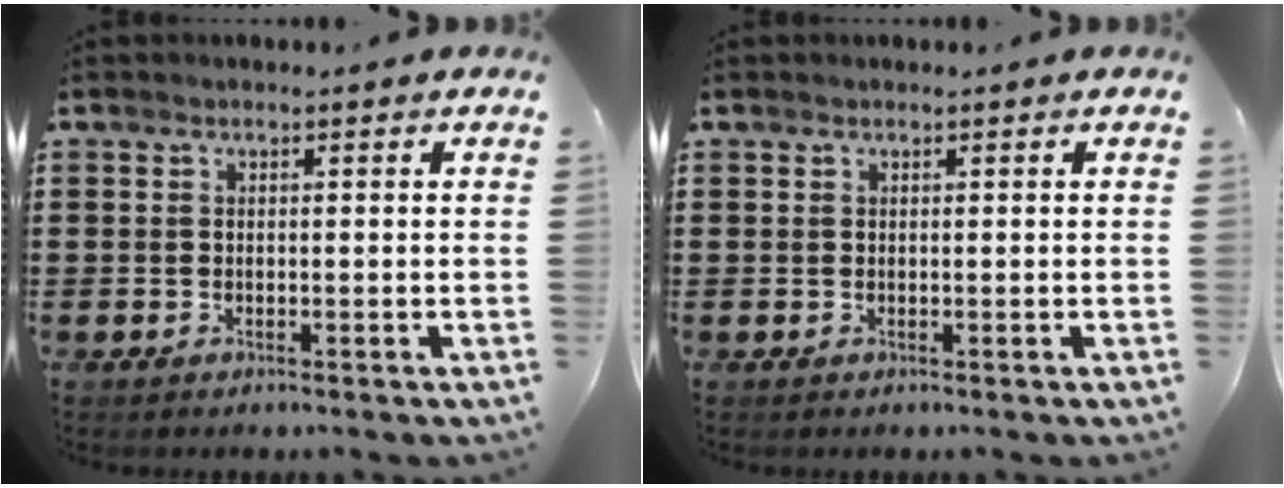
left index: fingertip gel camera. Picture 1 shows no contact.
{"total": 0.0}